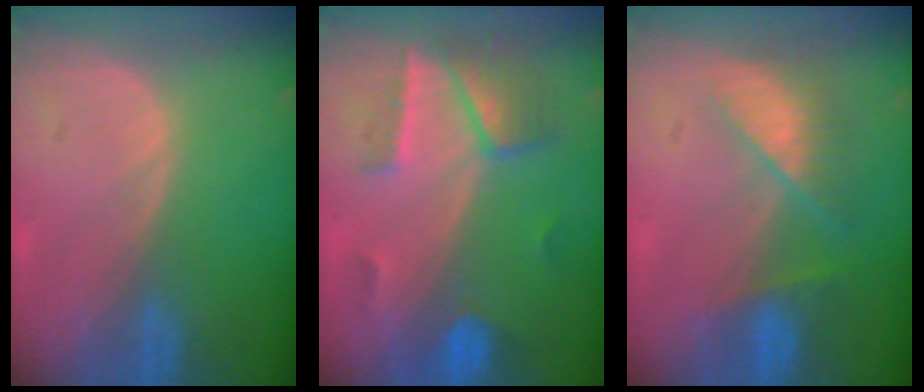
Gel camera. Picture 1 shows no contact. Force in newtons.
{"total": 7.2, "press": 6.4, "slide": 3.4}
{"total": 7.1, "press": 6.3, "slide": 3.2}